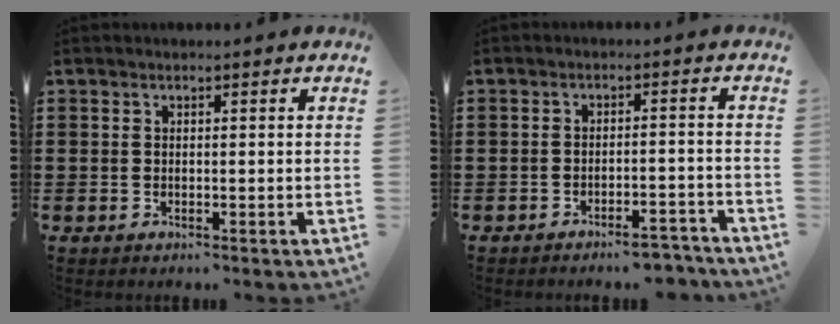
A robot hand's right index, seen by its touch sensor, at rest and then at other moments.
{"total": 3.9, "force": [-3.7, 0.3, 1.2], "torque": [-0.022, 0.000, -0.072]}